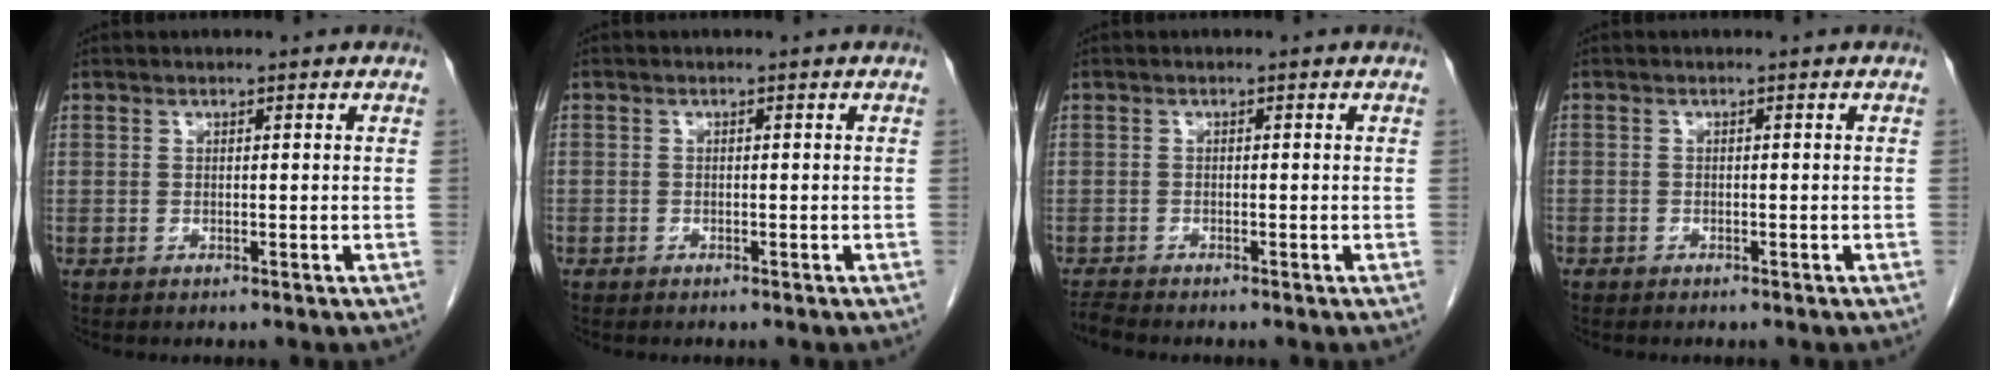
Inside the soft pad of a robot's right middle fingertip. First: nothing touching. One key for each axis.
{"total": 0.6, "fx": -0.4, "fy": 0.5, "fz": -0.1, "tx": 0.000, "ty": 0.006, "tz": -0.008}
{"total": 1.6, "fx": -1.5, "fy": -0.4, "fz": 0.1, "tx": -0.015, "ty": -0.013, "tz": -0.030}
{"total": 0.6, "fx": -0.4, "fy": 0.4, "fz": 0.0, "tx": 0.000, "ty": 0.004, "tz": -0.009}